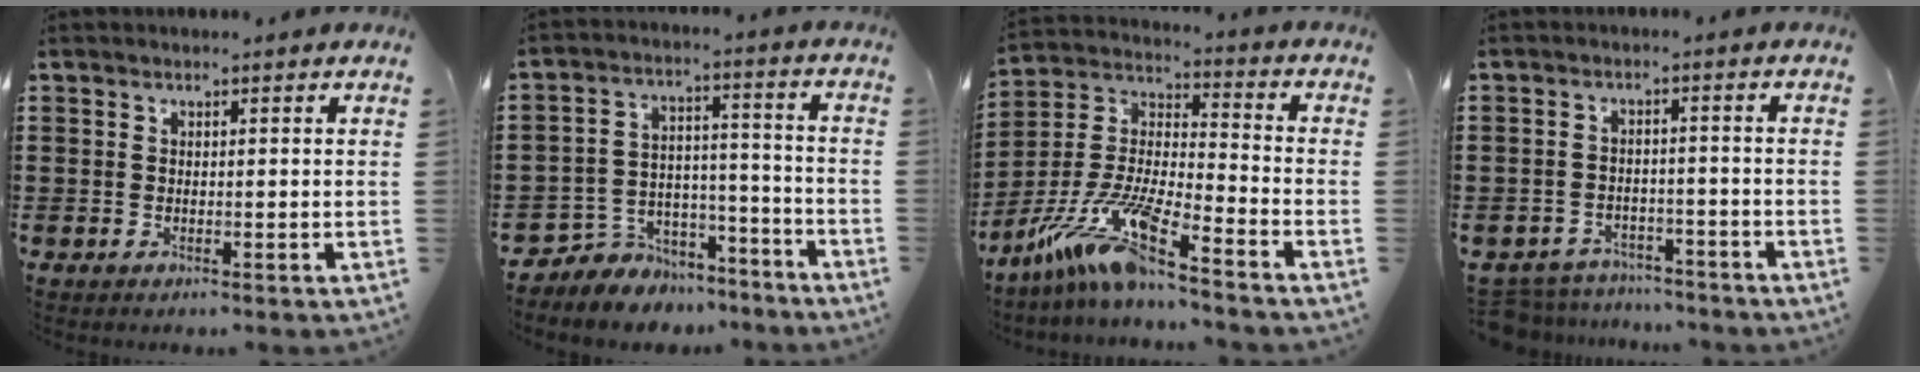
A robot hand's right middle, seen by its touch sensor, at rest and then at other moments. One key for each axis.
{"total": 5.2, "fx": -4.4, "fy": 2.7, "fz": -0.6, "tx": 0.000, "ty": 0.012, "tz": -0.093}
{"total": 13.5, "fx": -10.4, "fy": 0.8, "fz": 8.5, "tx": -0.197, "ty": -0.007, "tz": -0.210}
{"total": 4.6, "fx": -4.5, "fy": 0.9, "fz": -0.1, "tx": -0.010, "ty": 0.008, "tz": -0.097}